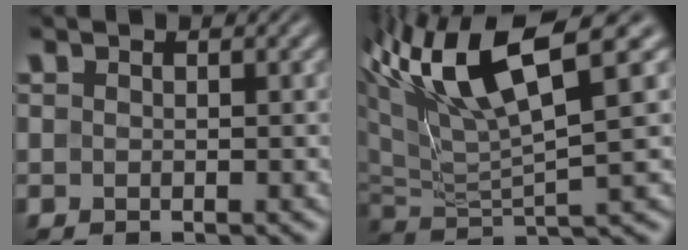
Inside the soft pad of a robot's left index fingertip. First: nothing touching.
{"total": 9.9, "force": [5.9, 1.8, 7.7], "torque": [-0.152, 0.025, 0.108]}